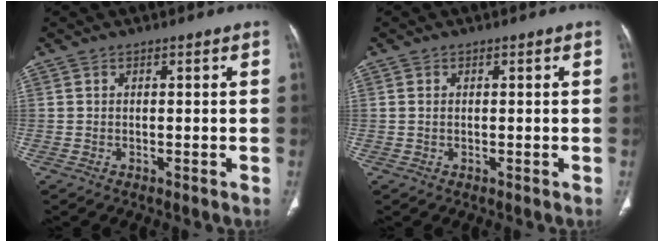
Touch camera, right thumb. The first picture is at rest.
{"total": 0.7, "force": [0.1, 0.5, 0.5], "torque": [-0.014, 0.002, 0.003]}